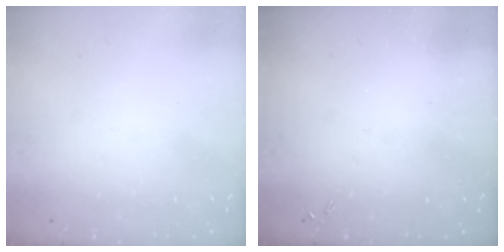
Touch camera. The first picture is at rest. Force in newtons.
{"total": 0.0}